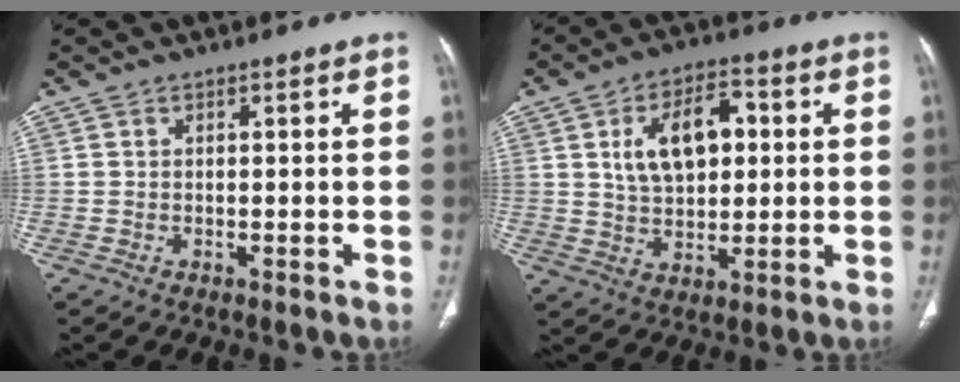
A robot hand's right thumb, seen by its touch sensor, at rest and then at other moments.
{"total": 12.0, "force": [2.6, 7.1, 9.3], "torque": [-0.134, 0.008, 0.044]}